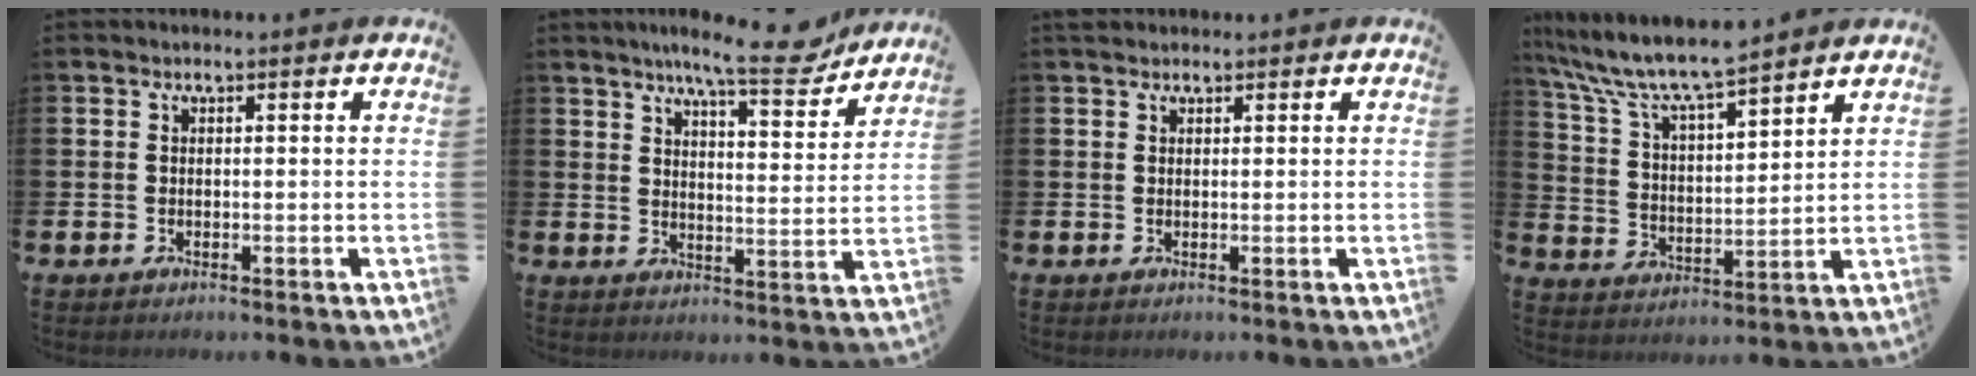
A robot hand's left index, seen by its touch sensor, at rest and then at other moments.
{"total": 9.2, "force": [8.0, 0.9, 4.5], "torque": [-0.079, -0.042, 0.135]}
{"total": 1.2, "force": [1.1, 0.4, 0.1], "torque": [0.005, 0.001, 0.018]}
{"total": 8.9, "force": [8.1, 1.1, 3.4], "torque": [-0.103, -0.047, 0.143]}